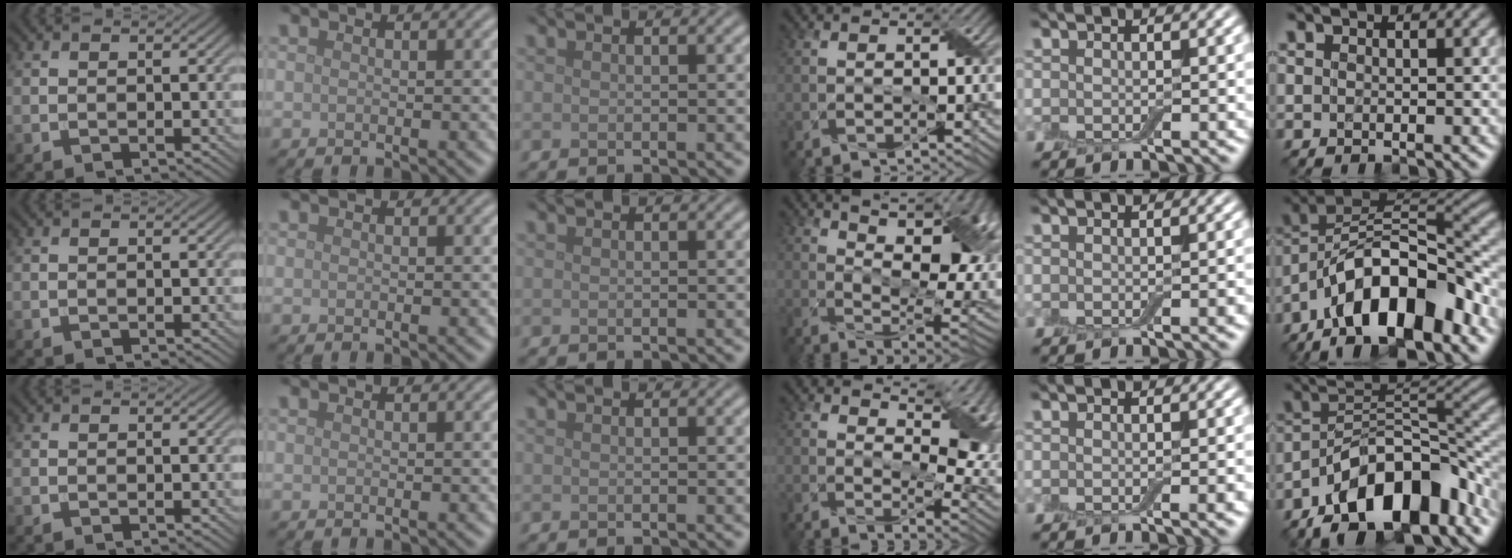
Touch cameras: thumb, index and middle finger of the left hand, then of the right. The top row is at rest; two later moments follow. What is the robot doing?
{"motion": "wrap", "object": "adhesive wrap"}